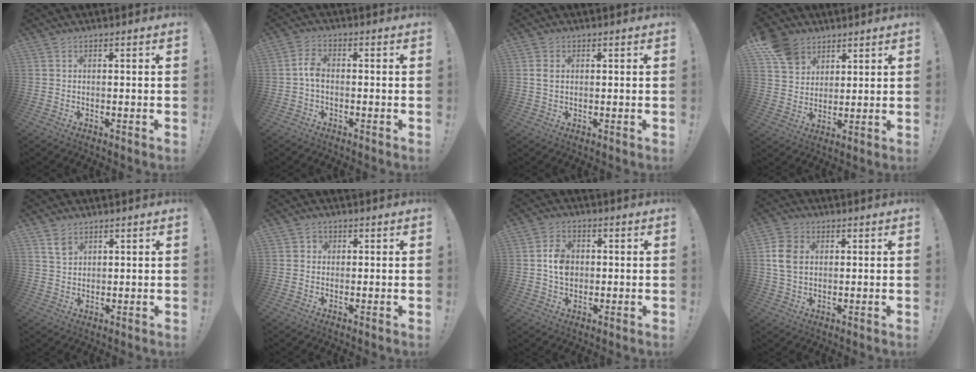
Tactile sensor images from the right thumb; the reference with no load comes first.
{"total": 4.5, "force": [-0.6, 2.7, 3.5], "torque": [-0.073, 0.012, -0.010]}
{"total": 2.3, "force": [0.5, 1.5, 1.6], "torque": [-0.030, 0.003, 0.009]}
{"total": 10.4, "force": [6.2, 7.5, 3.4], "torque": [-0.051, -0.035, 0.125]}
{"total": 4.3, "force": [2.7, 3.0, 1.3], "torque": [-0.009, -0.016, 0.050]}
{"total": 1.7, "force": [0.1, 1.6, 0.6], "torque": [-0.005, 0.001, 0.000]}
{"total": 7.2, "force": [0.0, 5.9, 4.2], "torque": [-0.061, 0.006, 0.000]}
{"total": 8.7, "force": [1.4, 6.4, 5.6], "torque": [-0.117, 0.009, 0.030]}